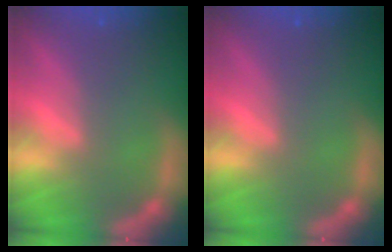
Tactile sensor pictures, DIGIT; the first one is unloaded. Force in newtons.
{"total": 0.0}